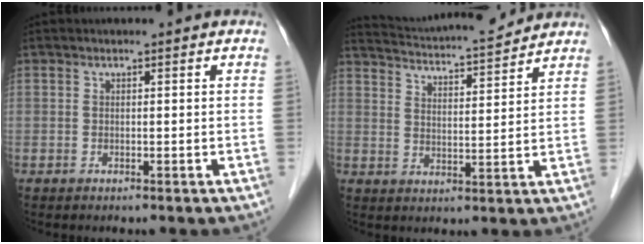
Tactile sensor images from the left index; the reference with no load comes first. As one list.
[{"total": 13.1, "force": [12.6, 0.6, 3.8], "torque": [-0.074, 0.009, 0.191]}]